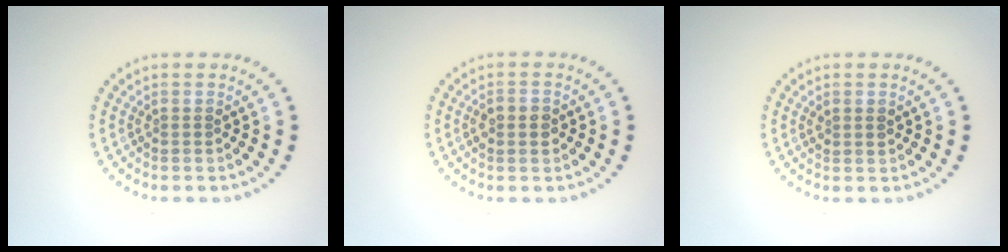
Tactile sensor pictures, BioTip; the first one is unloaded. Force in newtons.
{"total": 2.3, "press": 2.3, "slide": 0.2}
{"total": 1.0, "press": 0.9, "slide": 0.4}